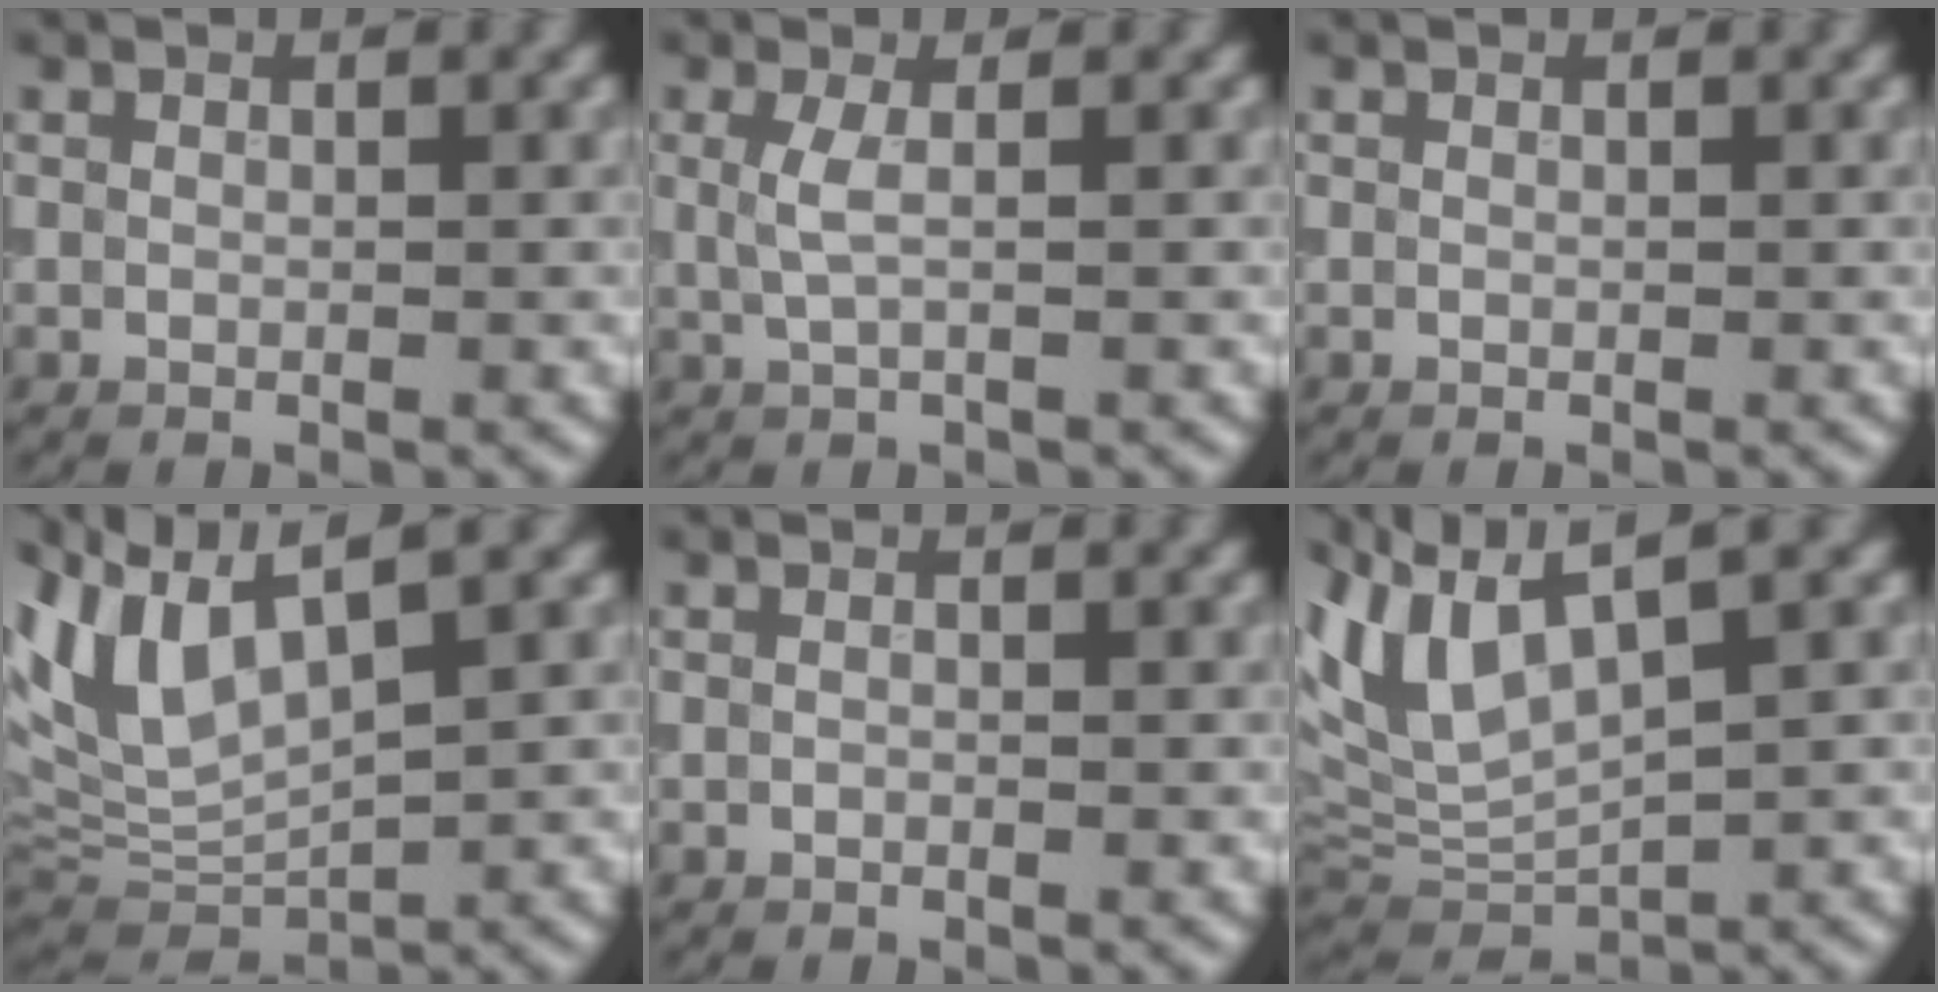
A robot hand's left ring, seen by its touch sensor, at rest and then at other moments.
{"total": 1.8, "force": [0.3, 0.5, 1.7], "torque": [-0.036, -0.002, 0.006]}
{"total": 0.0}
{"total": 7.4, "force": [4.1, 2.7, 5.5], "torque": [-0.131, 0.009, 0.082]}
{"total": 0.0}
{"total": 7.1, "force": [3.4, 2.5, 5.6], "torque": [-0.130, 0.008, 0.068]}